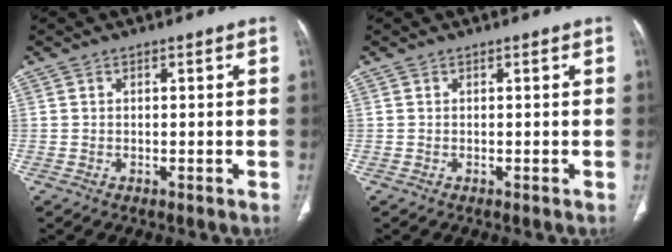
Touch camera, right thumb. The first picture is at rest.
{"total": 0.0}